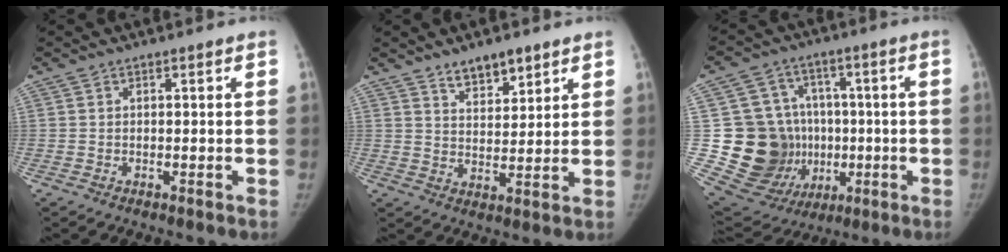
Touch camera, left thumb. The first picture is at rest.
{"total": 6.6, "force": [4.9, 2.9, 3.3], "torque": [-0.027, -0.036, 0.084]}
{"total": 19.5, "force": [-1.3, 17.4, 8.9], "torque": [-0.114, 0.030, 0.013]}